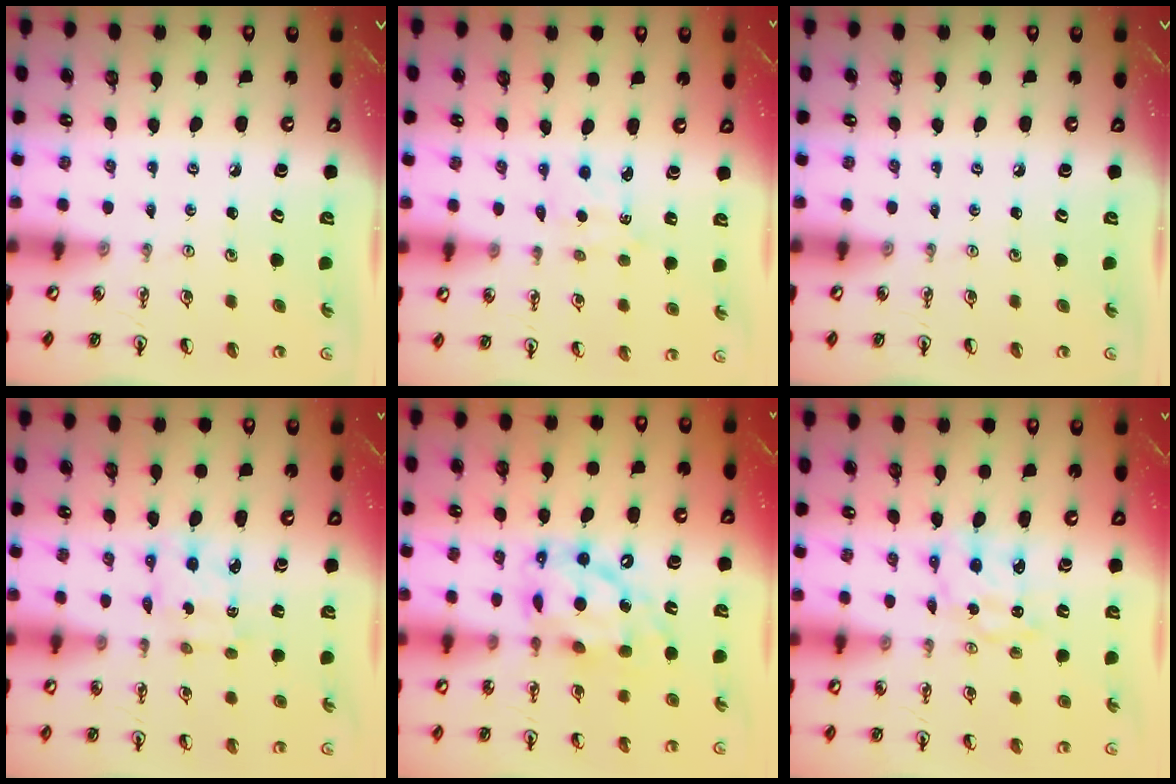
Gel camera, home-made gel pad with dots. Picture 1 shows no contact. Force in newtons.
{"total": 2.3, "press": 2.3, "slide": 0.3}
{"total": 0.0}
{"total": 2.4, "press": 2.4, "slide": 0.2}
{"total": 13.4, "press": 13.3, "slide": 1.4}
{"total": 2.3, "press": 2.3, "slide": 0.2}